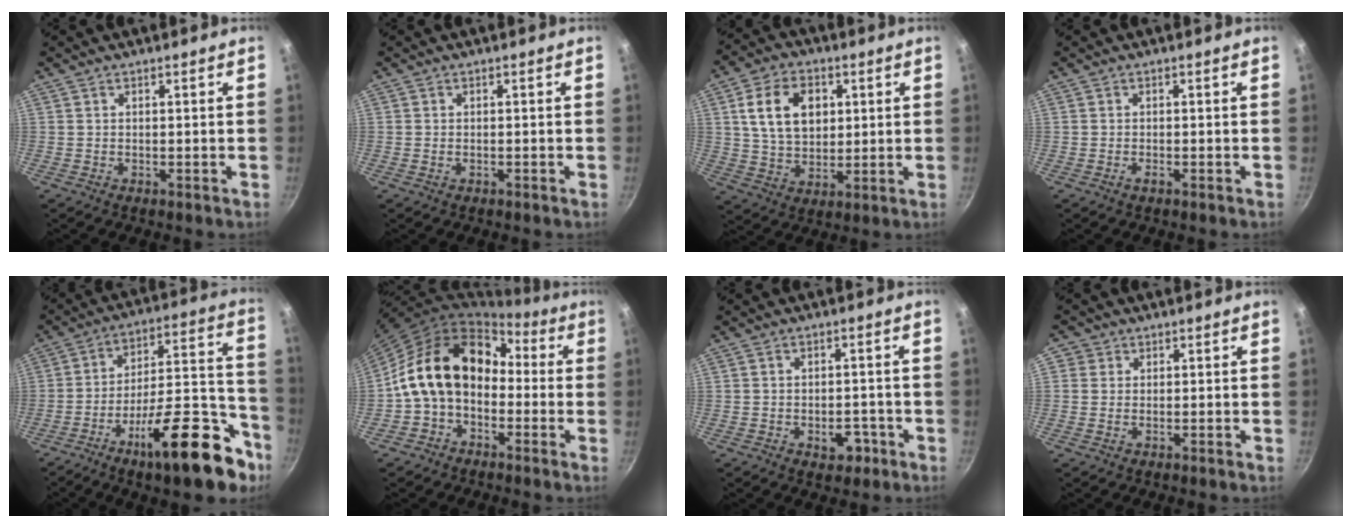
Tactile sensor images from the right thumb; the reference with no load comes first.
{"total": 0.6, "force": [-0.3, 0.3, 0.4], "torque": [-0.011, 0.003, -0.007]}
{"total": 12.5, "force": [3.2, 8.8, 8.2], "torque": [-0.123, -0.005, 0.058]}
{"total": 0.7, "force": [-0.5, 0.1, 0.5], "torque": [-0.012, 0.001, -0.012]}
{"total": 23.3, "force": [-12.9, 8.1, 17.6], "torque": [-0.207, 0.085, -0.201]}
{"total": 15.8, "force": [-1.0, 11.6, 10.7], "torque": [-0.153, 0.059, -0.031]}
{"total": 4.5, "force": [-2.0, 2.9, 2.8], "torque": [-0.018, 0.016, -0.022]}
{"total": 2.0, "force": [0.3, 2.0, 0.5], "torque": [0.005, -0.004, -0.004]}